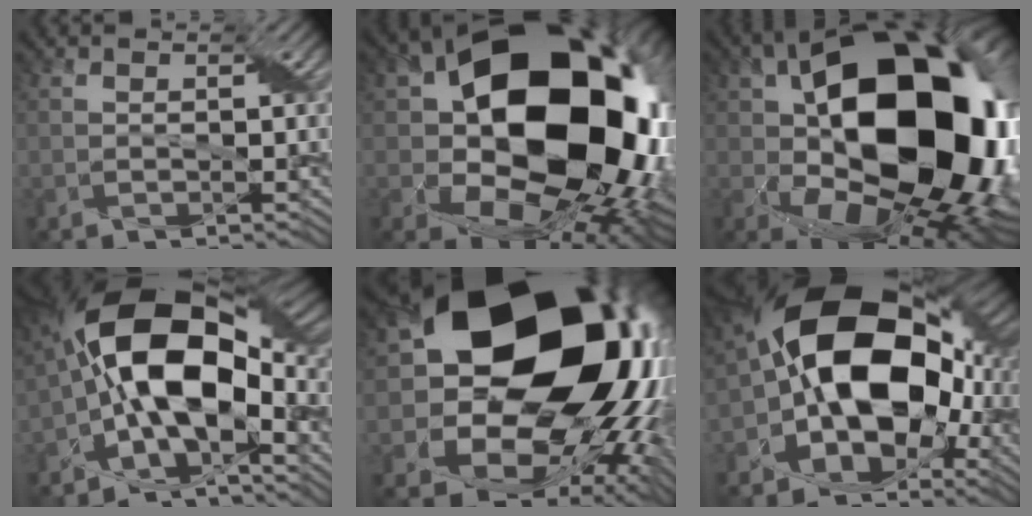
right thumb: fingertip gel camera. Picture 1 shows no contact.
{"total": 21.7, "force": [2.0, 15.7, 14.9], "torque": [-0.275, -0.041, 0.071]}
{"total": 21.1, "force": [1.1, 13.8, 15.9], "torque": [-0.268, -0.027, 0.034]}
{"total": 17.4, "force": [-2.6, 9.1, 14.7], "torque": [-0.236, 0.024, -0.066]}
{"total": 24.7, "force": [3.9, 20.1, 13.8], "torque": [-0.263, -0.055, 0.068]}
{"total": 18.5, "force": [-1.2, 12.5, 13.6], "torque": [-0.214, 0.006, -0.029]}